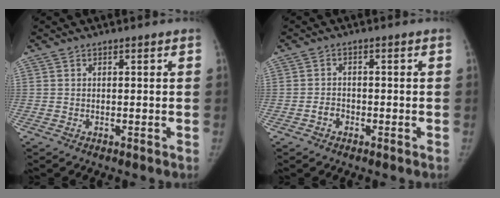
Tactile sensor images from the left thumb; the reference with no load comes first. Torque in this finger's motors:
{"motor_torque": [-0.37, 0.22, 0.47, 0.26, 0.07]}